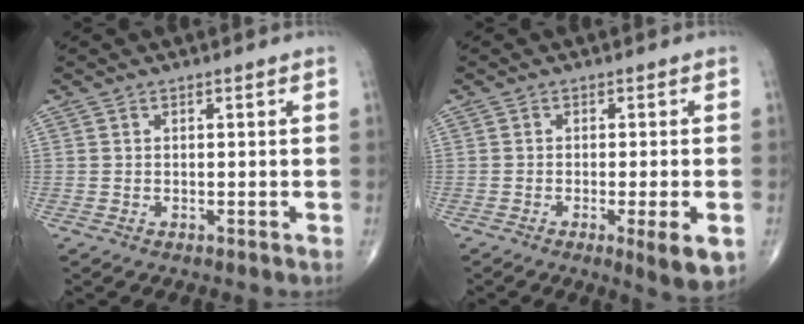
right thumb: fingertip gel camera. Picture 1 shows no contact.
{"total": 6.0, "force": [-2.0, 1.0, 5.6], "torque": [-0.078, -0.011, -0.027]}